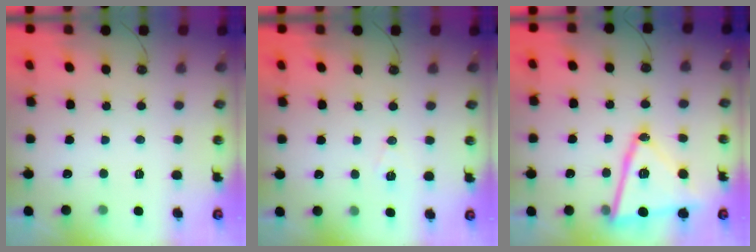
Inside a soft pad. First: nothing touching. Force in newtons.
{"total": 6.4, "press": 4.5, "slide": 4.5}
{"total": 16.3, "press": 16.2, "slide": 2.5}